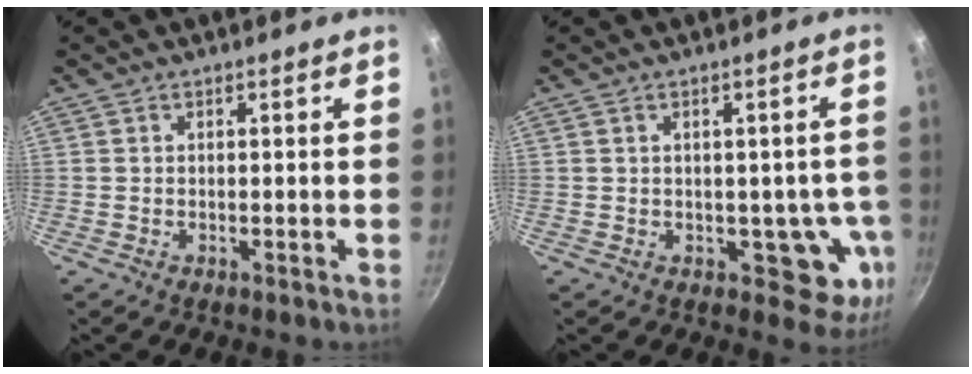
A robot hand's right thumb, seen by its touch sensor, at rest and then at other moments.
{"total": 7.5, "force": [-1.2, 4.7, 5.7], "torque": [-0.021, 0.016, -0.008]}